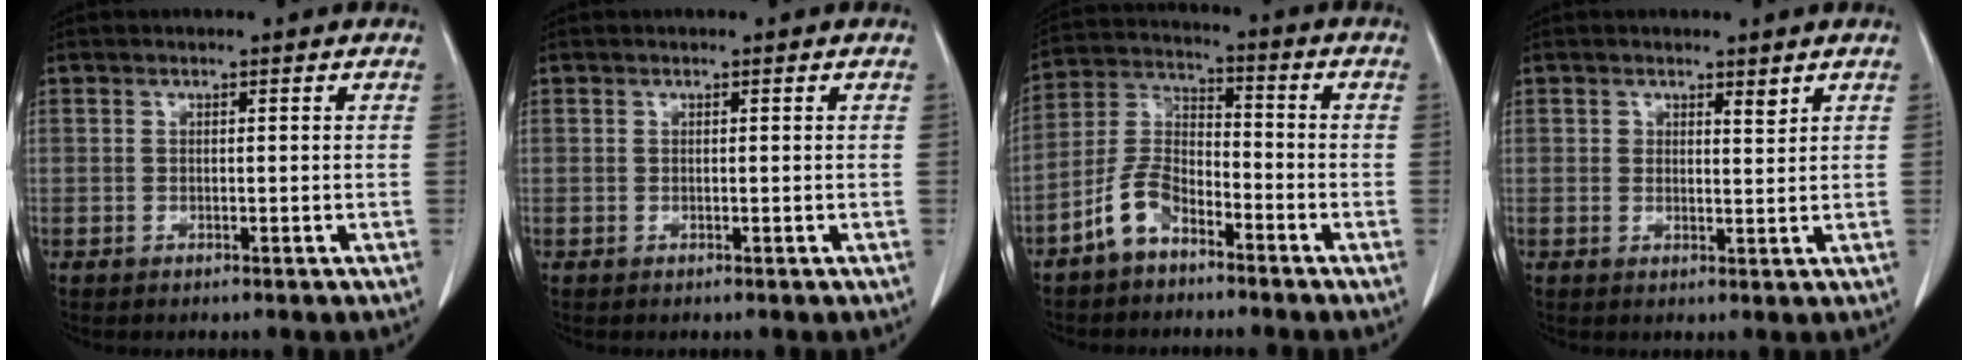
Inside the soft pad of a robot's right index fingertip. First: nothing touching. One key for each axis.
{"total": 0.0}
{"total": 8.4, "fx": -5.3, "fy": 4.1, "fz": 5.0, "tx": -0.121, "ty": 0.016, "tz": -0.112}
{"total": 2.1, "fx": 1.3, "fy": 1.0, "fz": 1.2, "tx": -0.024, "ty": 0.004, "tz": 0.026}